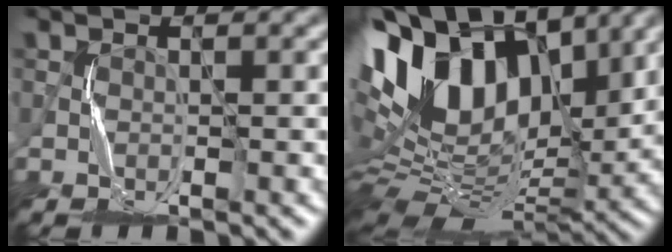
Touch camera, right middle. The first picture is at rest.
{"total": 15.9, "force": [5.2, 10.4, 10.9], "torque": [-0.214, 0.032, 0.082]}